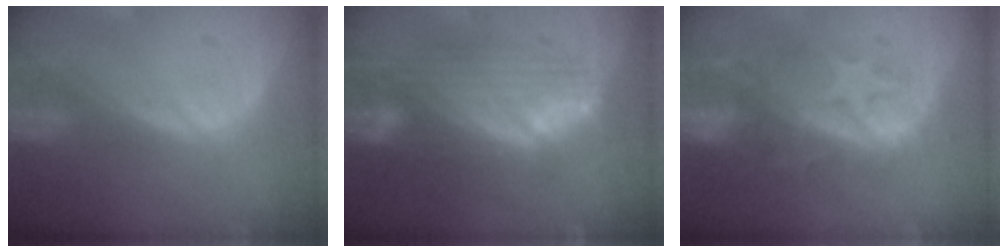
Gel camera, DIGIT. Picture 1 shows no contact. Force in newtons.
{"total": 8.4, "press": 8.4, "slide": 0.3}
{"total": 9.9, "press": 8.6, "slide": 4.8}